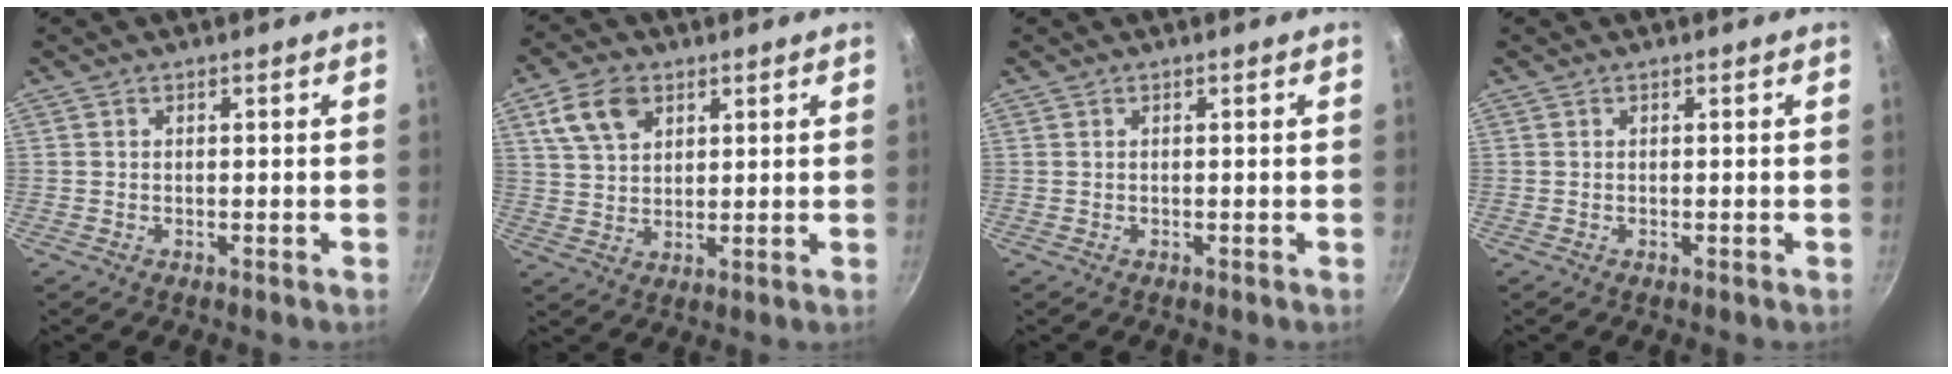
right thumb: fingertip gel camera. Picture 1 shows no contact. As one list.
[{"total": 8.7, "force": [4.1, 5.8, 5.1], "torque": [-0.080, -0.002, 0.077]}, {"total": 0.0}, {"total": 0.0}]